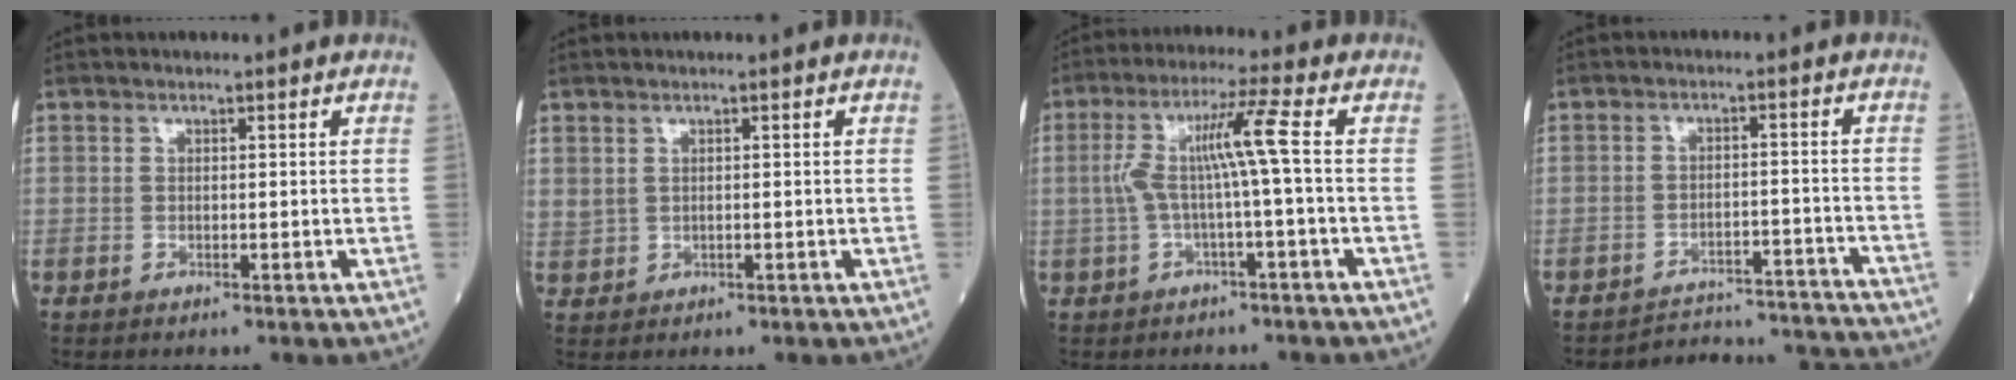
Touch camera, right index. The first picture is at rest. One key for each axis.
{"total": 1.5, "fx": 0.6, "fy": 1.0, "fz": 0.9, "tx": -0.025, "ty": 0.004, "tz": 0.020}
{"total": 7.0, "fx": -0.4, "fy": -1.2, "fz": 6.8, "tx": -0.140, "ty": 0.026, "tz": -0.002}
{"total": 15.9, "fx": -15.8, "fy": 0.6, "fz": 1.2, "tx": 0.000, "ty": 0.019, "tz": -0.196}